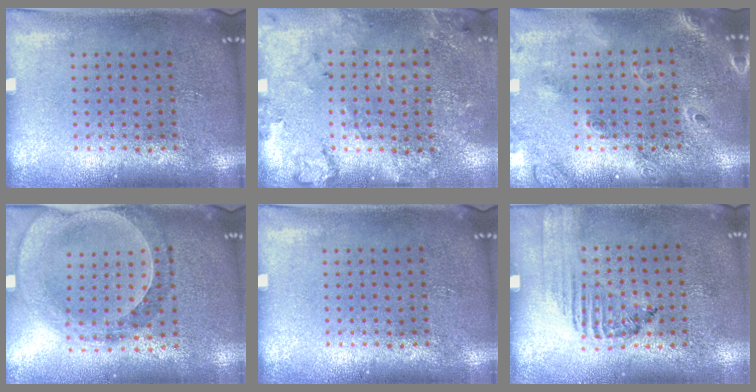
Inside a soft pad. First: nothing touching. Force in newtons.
{"total": 1.8, "press": 1.7, "slide": 0.4}
{"total": 1.7, "press": 1.6, "slide": 0.6}
{"total": 0.8, "press": 0.7, "slide": 0.3}
{"total": 0.0}
{"total": 1.5, "press": 1.1, "slide": 1.0}